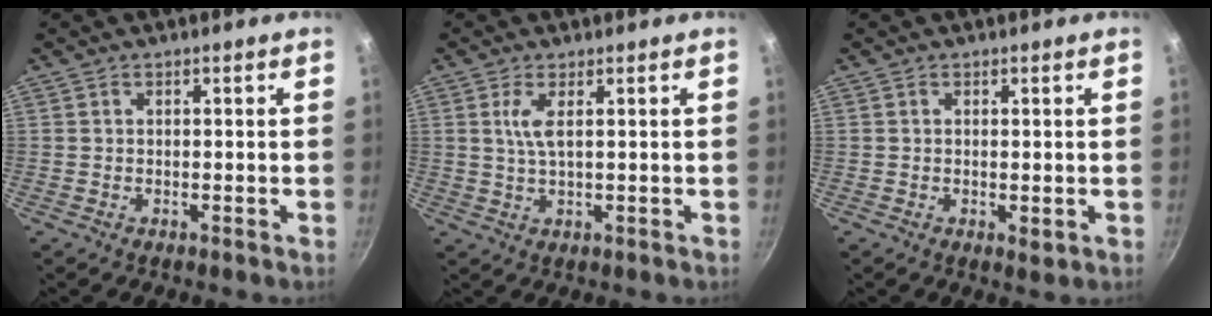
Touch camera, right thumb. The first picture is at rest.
{"total": 5.3, "force": [1.5, 1.4, 4.9], "torque": [-0.107, -0.008, 0.032]}
{"total": 1.5, "force": [0.0, 0.6, 1.3], "torque": [-0.022, -0.006, -0.001]}